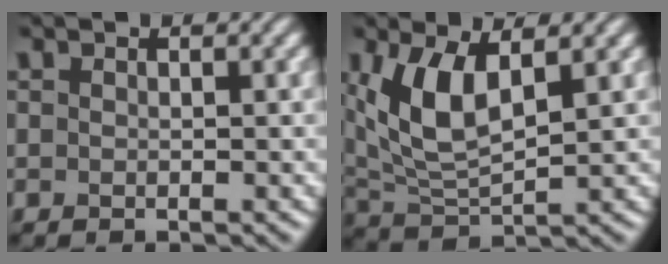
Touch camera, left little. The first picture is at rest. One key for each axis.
{"total": 6.5, "fx": 2.1, "fy": 2.9, "fz": 5.4, "tx": -0.127, "ty": -0.004, "tz": 0.046}